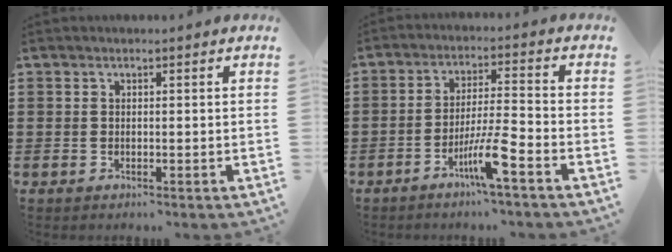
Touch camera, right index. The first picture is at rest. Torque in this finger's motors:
{"motor_torque": [2.14, 0.00, 0.77, 0.20]}